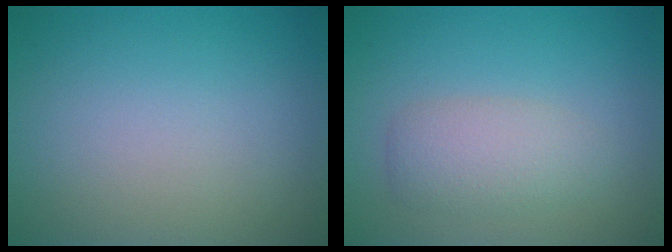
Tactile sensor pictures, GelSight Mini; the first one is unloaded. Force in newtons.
{"total": 3.0, "press": 3.0, "slide": 0.3}